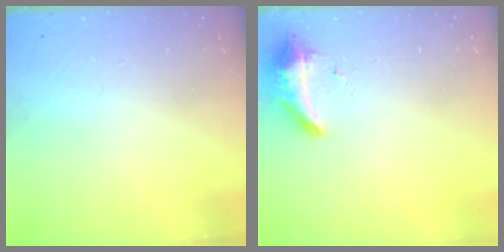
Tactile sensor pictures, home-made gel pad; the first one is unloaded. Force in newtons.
{"total": 8.3, "press": 8.3, "slide": 0.1}